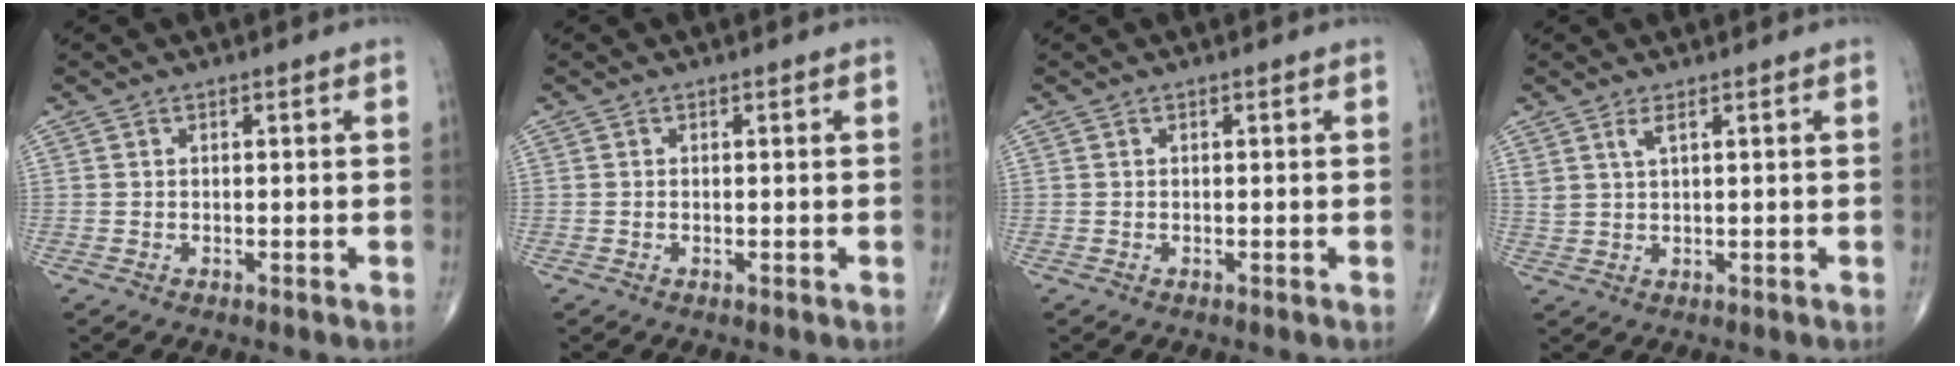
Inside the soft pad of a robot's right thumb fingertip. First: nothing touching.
{"total": 0.0}
{"total": 0.0}
{"total": 2.3, "force": [1.4, 0.5, 1.8], "torque": [-0.042, -0.005, 0.033]}